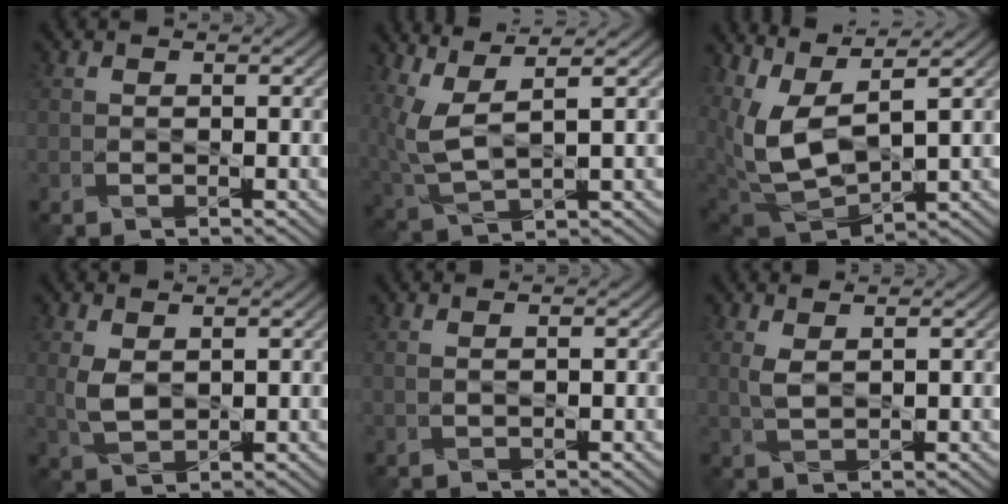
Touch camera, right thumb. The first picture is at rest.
{"total": 7.2, "force": [3.3, 2.2, 6.0], "torque": [-0.162, 0.004, 0.075]}
{"total": 11.5, "force": [4.2, 4.5, 9.6], "torque": [-0.242, -0.002, 0.095]}
{"total": 3.1, "force": [1.0, 1.7, 2.4], "torque": [-0.066, 0.003, 0.025]}
{"total": 0.7, "force": [0.6, -0.3, 0.2], "torque": [-0.009, 0.002, 0.009]}
{"total": 1.9, "force": [1.3, 0.4, 1.4], "torque": [-0.044, 0.003, 0.028]}